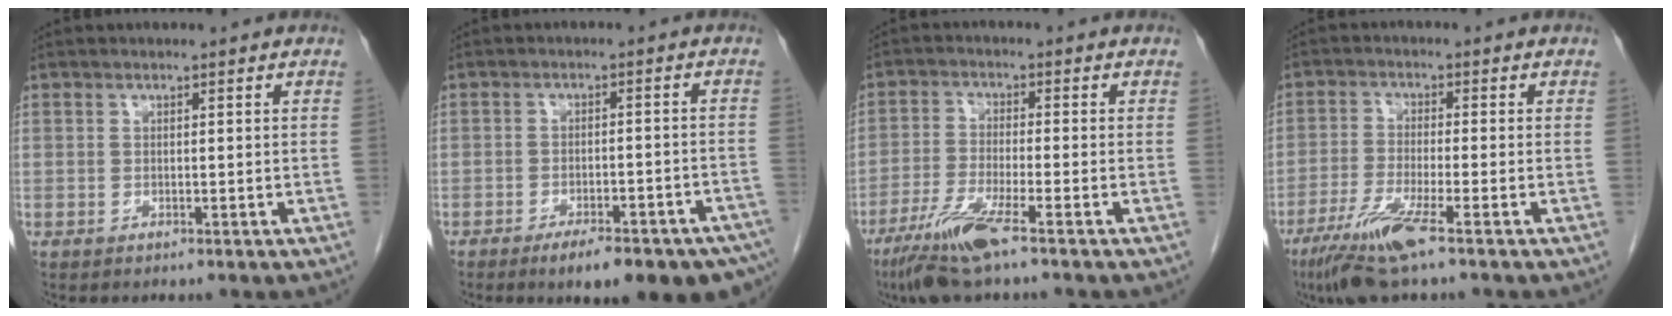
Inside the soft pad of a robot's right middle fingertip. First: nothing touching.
{"total": 14.8, "force": [-10.9, 4.0, 9.1], "torque": [-0.071, 0.010, -0.139]}
{"total": 7.8, "force": [-5.0, 0.0, 6.0], "torque": [-0.124, -0.024, -0.099]}
{"total": 7.9, "force": [-4.8, -0.1, 6.3], "torque": [-0.128, -0.024, -0.093]}